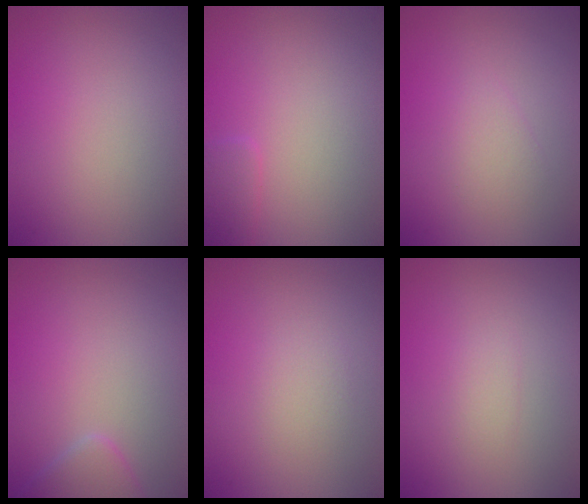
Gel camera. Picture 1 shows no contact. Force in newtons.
{"total": 1.4, "press": 1.4, "slide": 0.1}
{"total": 1.4, "press": 1.4, "slide": 0.0}
{"total": 2.4, "press": 2.4, "slide": 0.1}
{"total": 1.1, "press": 1.1, "slide": 0.1}
{"total": 0.9, "press": 0.9, "slide": 0.0}